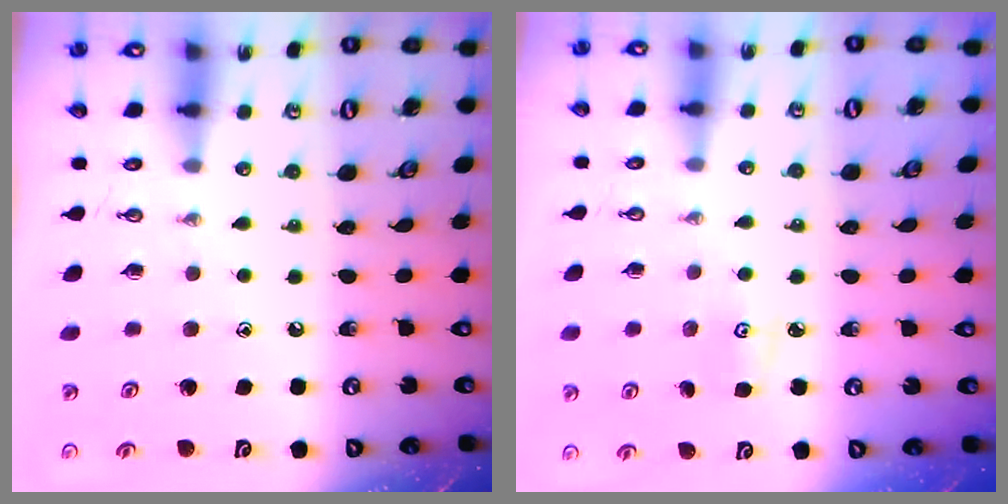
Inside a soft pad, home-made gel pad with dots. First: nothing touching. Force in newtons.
{"total": 2.8, "press": 2.7, "slide": 0.4}